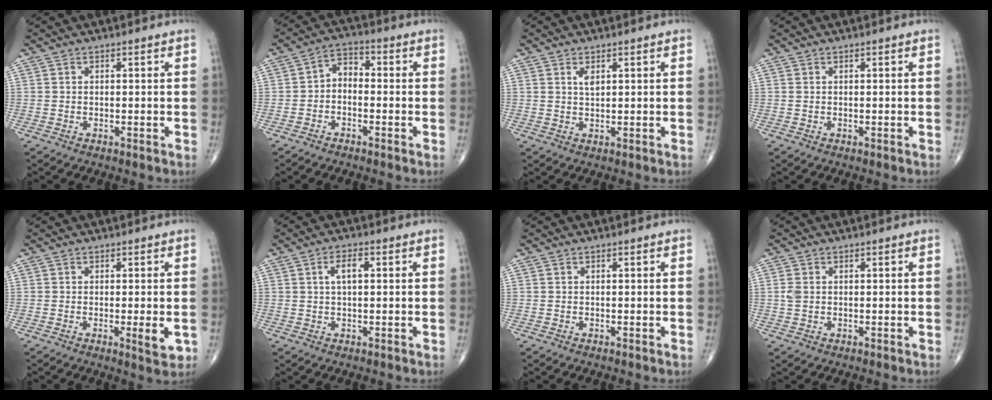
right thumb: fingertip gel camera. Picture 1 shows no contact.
{"total": 4.5, "force": [-0.9, 3.2, 3.1], "torque": [-0.036, 0.027, -0.032]}
{"total": 1.9, "force": [1.0, 0.8, 1.5], "torque": [-0.020, -0.003, 0.019]}
{"total": 0.0}
{"total": 3.6, "force": [-0.7, 0.9, 3.4], "torque": [-0.049, -0.010, -0.011]}
{"total": 3.8, "force": [0.9, 1.7, 3.3], "torque": [-0.055, 0.006, 0.014]}
{"total": 0.0}
{"total": 1.8, "force": [0.2, 1.3, 1.2], "torque": [-0.030, 0.001, 0.003]}